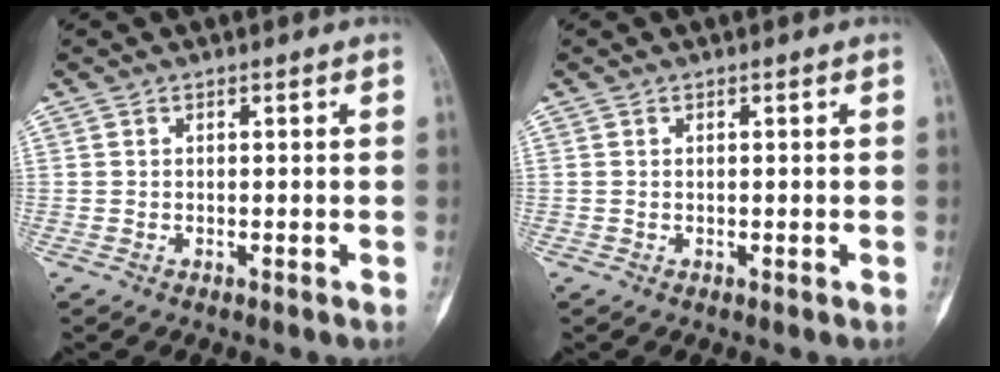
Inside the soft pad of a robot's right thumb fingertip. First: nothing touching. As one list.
[{"total": 0.0}]